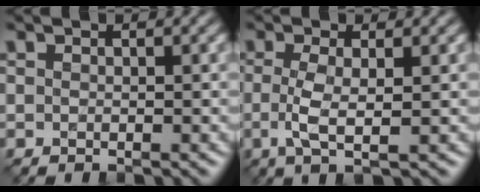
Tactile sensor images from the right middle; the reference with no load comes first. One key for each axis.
{"total": 3.0, "fx": -0.2, "fy": 0.8, "fz": 2.9, "tx": -0.063, "ty": -0.005, "tz": -0.003}